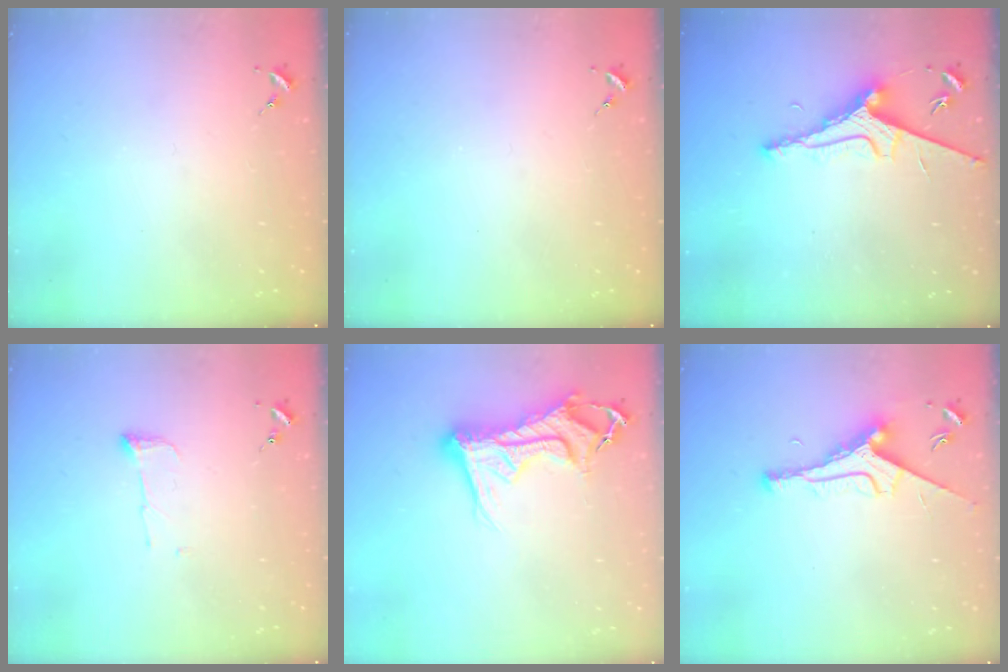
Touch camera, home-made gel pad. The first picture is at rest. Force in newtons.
{"total": 0.0}
{"total": 7.9, "press": 7.9, "slide": 0.9}
{"total": 4.7, "press": 4.7, "slide": 0.6}
{"total": 14.5, "press": 14.4, "slide": 1.6}
{"total": 9.3, "press": 9.3, "slide": 0.8}